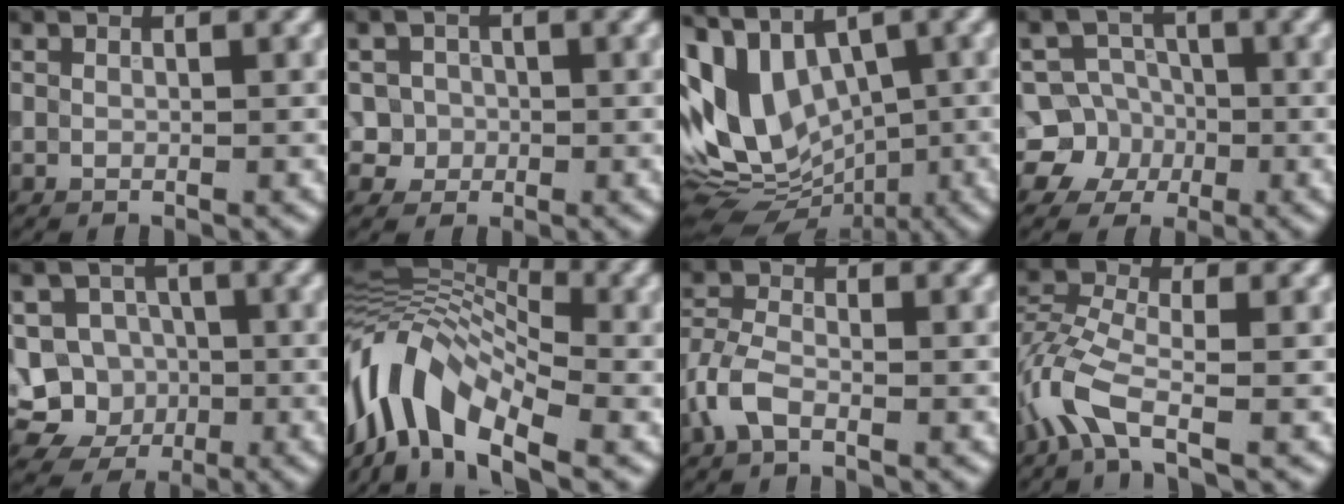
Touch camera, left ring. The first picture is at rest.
{"total": 3.0, "force": [-0.1, 2.9, 0.6], "torque": [0.011, 0.013, -0.010]}
{"total": 11.6, "force": [1.8, 7.6, 8.6], "torque": [-0.178, 0.004, 0.027]}
{"total": 6.9, "force": [-1.8, 6.6, 1.0], "torque": [-0.007, 0.020, -0.056]}
{"total": 7.4, "force": [-2.2, 6.9, 1.9], "torque": [-0.011, 0.013, -0.060]}
{"total": 11.7, "force": [-2.5, 6.3, 9.5], "torque": [-0.181, 0.019, -0.063]}
{"total": 3.1, "force": [-1.5, 1.6, 2.2], "torque": [-0.051, 0.004, -0.043]}
{"total": 4.9, "force": [-2.4, 2.1, 3.7], "torque": [-0.092, 0.002, -0.065]}